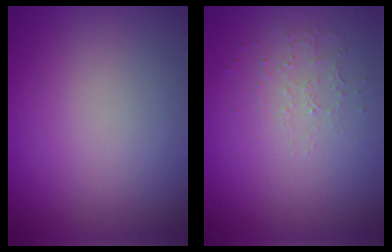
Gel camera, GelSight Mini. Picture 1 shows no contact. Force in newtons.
{"total": 1.0, "press": 0.6, "slide": 0.8}